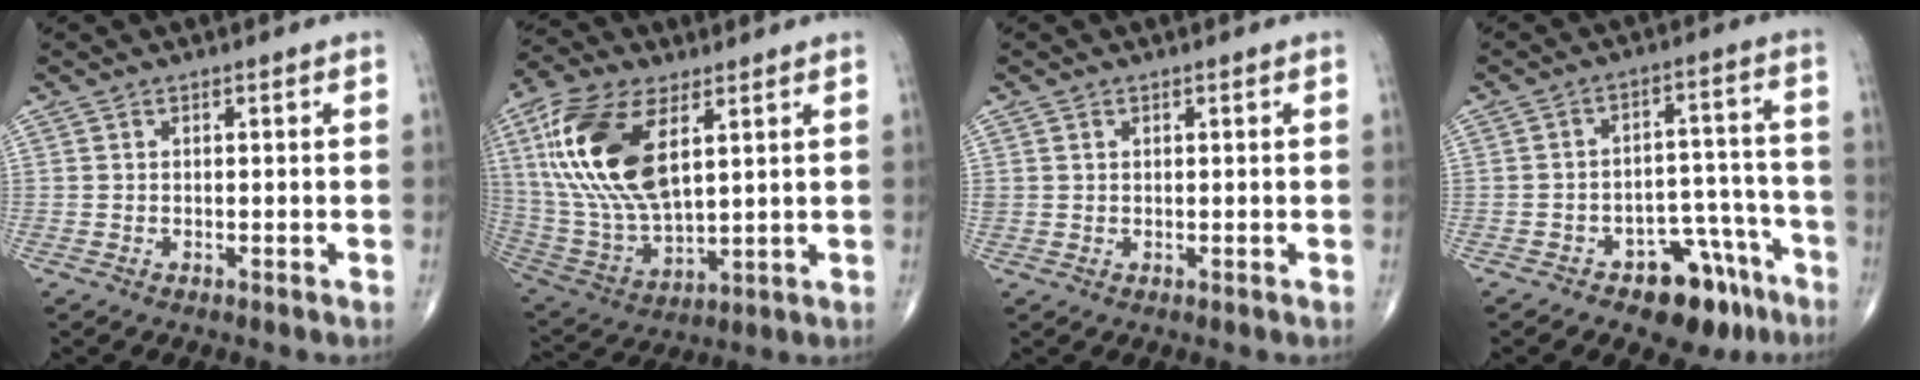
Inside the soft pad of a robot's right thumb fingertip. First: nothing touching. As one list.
[{"total": 20.9, "force": [6.8, 10.4, 16.8], "torque": [-0.347, -0.021, 0.132]}, {"total": 1.0, "force": [0.6, 0.8, 0.4], "torque": [-0.002, -0.002, 0.011]}, {"total": 11.7, "force": [-7.6, 6.3, 6.3], "torque": [-0.042, 0.073, -0.106]}]